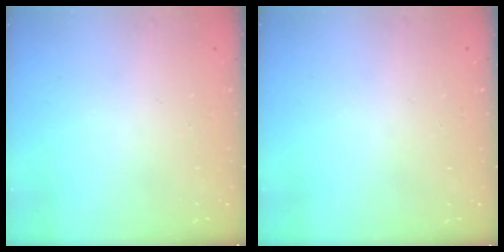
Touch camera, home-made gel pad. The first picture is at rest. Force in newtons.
{"total": 0.0}